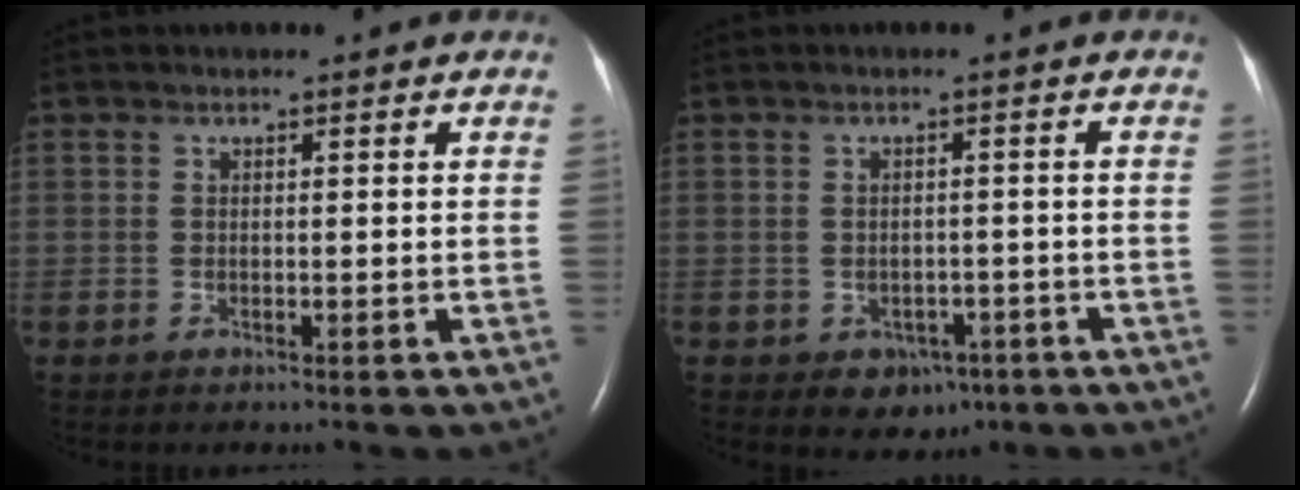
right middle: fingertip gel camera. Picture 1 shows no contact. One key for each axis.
{"total": 4.1, "fx": -2.1, "fy": 3.0, "fz": 1.8, "tx": -0.020, "ty": 0.006, "tz": -0.015}